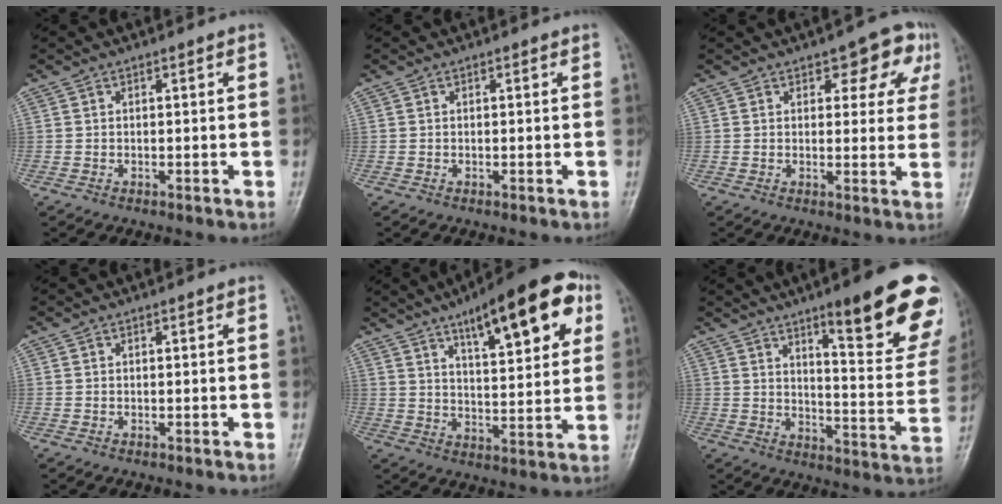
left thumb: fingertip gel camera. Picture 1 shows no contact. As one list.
[{"total": 0.0}, {"total": 8.4, "force": [4.1, 4.3, 5.8], "torque": [-0.024, -0.010, 0.044]}, {"total": 0.0}, {"total": 18.7, "force": [9.0, 6.0, 15.2], "torque": [-0.182, -0.020, 0.130]}, {"total": 20.9, "force": [12.3, 4.3, 16.3], "torque": [-0.170, -0.065, 0.171]}]